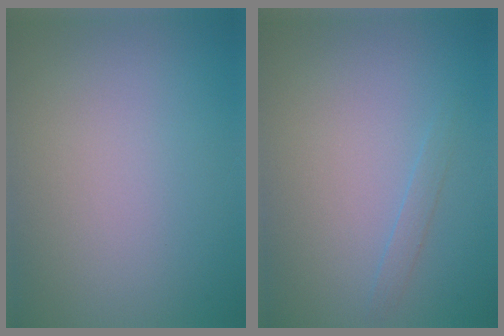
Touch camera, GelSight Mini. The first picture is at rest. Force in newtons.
{"total": 0.9, "press": 0.9, "slide": 0.0}